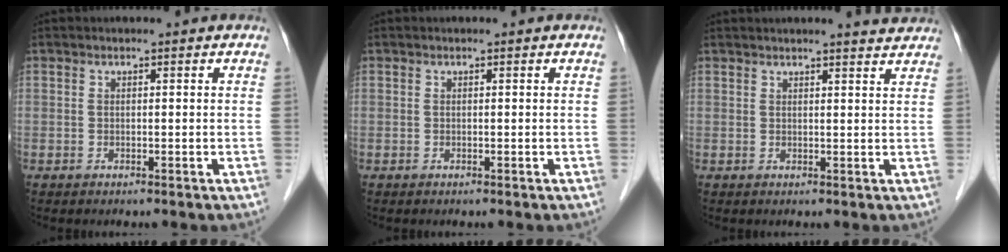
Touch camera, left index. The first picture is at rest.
{"total": 0.0}
{"total": 4.5, "force": [4.3, 0.0, 1.4], "torque": [-0.021, 0.004, 0.042]}